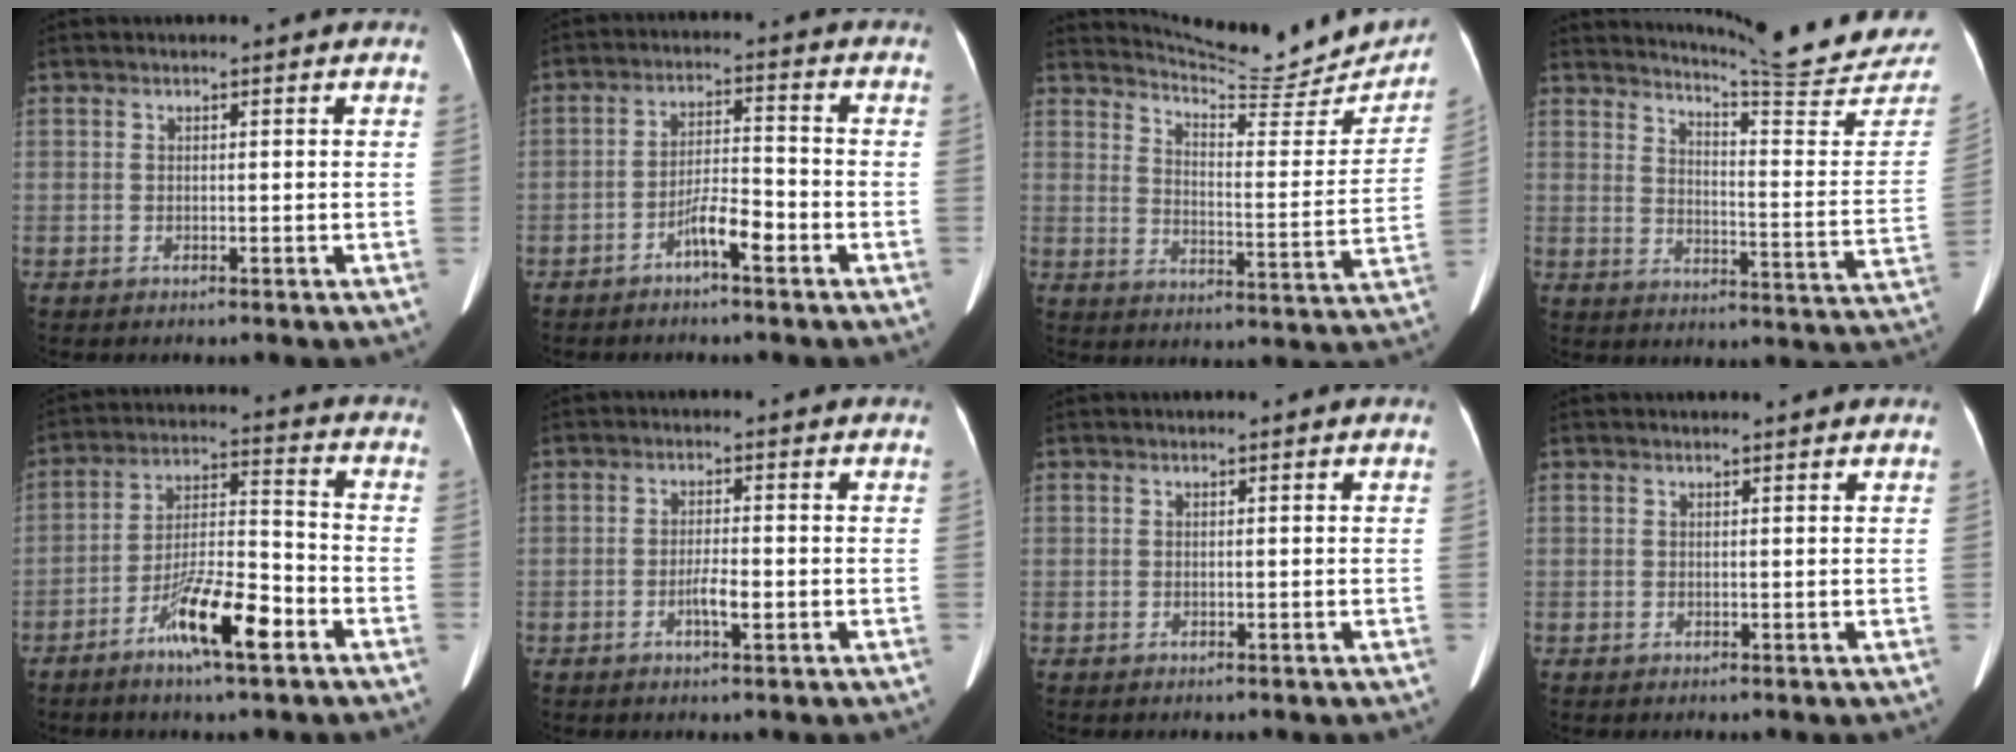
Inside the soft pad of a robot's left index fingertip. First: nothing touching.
{"total": 5.1, "force": [-3.1, 0.7, 4.0], "torque": [-0.079, 0.008, -0.057]}
{"total": 16.8, "force": [16.4, 1.8, 3.1], "torque": [-0.037, -0.057, 0.208]}
{"total": 20.1, "force": [19.5, -0.9, 5.0], "torque": [-0.079, -0.127, 0.234]}
{"total": 10.8, "force": [-6.0, 1.6, 8.8], "torque": [-0.165, -0.002, -0.107]}
{"total": 2.9, "force": [-1.0, 0.5, 2.7], "torque": [-0.049, 0.000, -0.016]}
{"total": 0.0}
{"total": 1.3, "force": [1.3, 0.1, 0.3], "torque": [-0.010, 0.006, 0.017]}